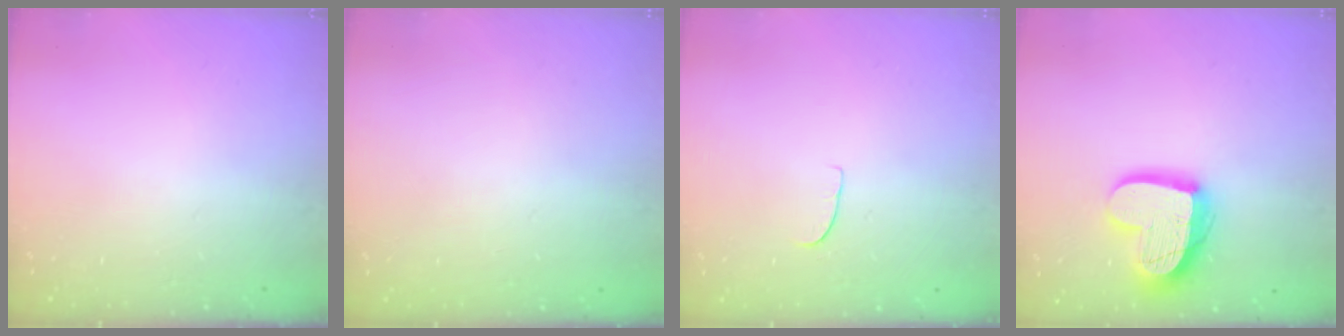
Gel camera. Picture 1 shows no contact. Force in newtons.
{"total": 0.0}
{"total": 5.4, "press": 5.4, "slide": 0.3}
{"total": 17.8, "press": 17.7, "slide": 1.7}